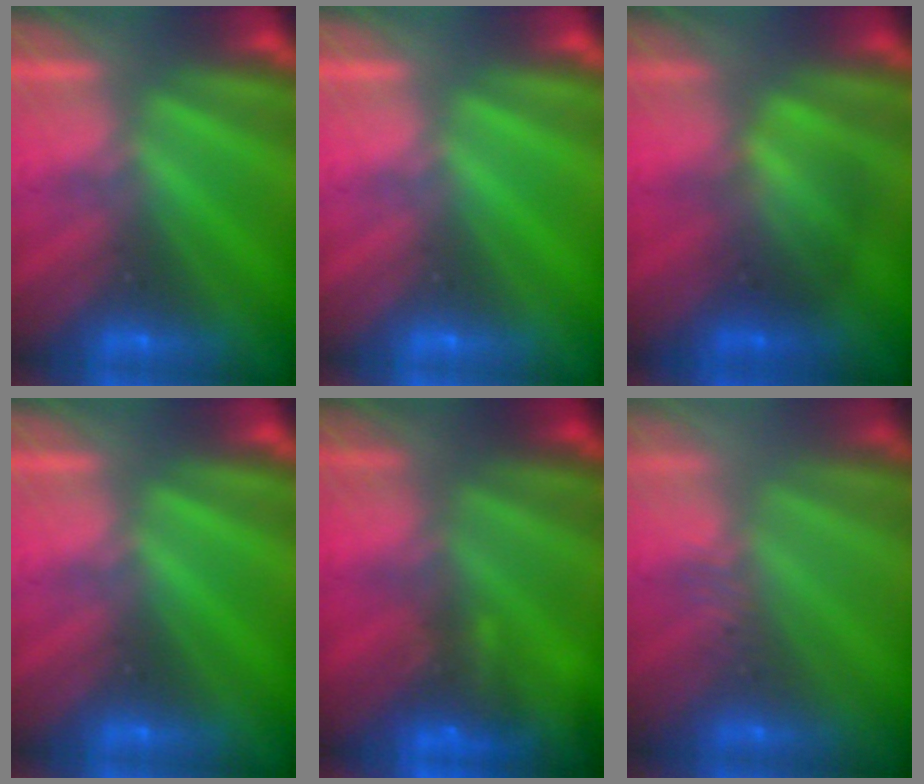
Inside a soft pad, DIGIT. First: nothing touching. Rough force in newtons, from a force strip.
{"total": 0.0}
{"total": 2.1}
{"total": 0.0}
{"total": 5.9}
{"total": 2.9}